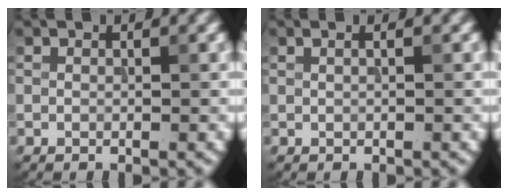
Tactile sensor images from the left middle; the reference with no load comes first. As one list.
[{"total": 1.7, "force": [0.8, 1.0, 1.2], "torque": [-0.001, 0.003, -0.009]}]